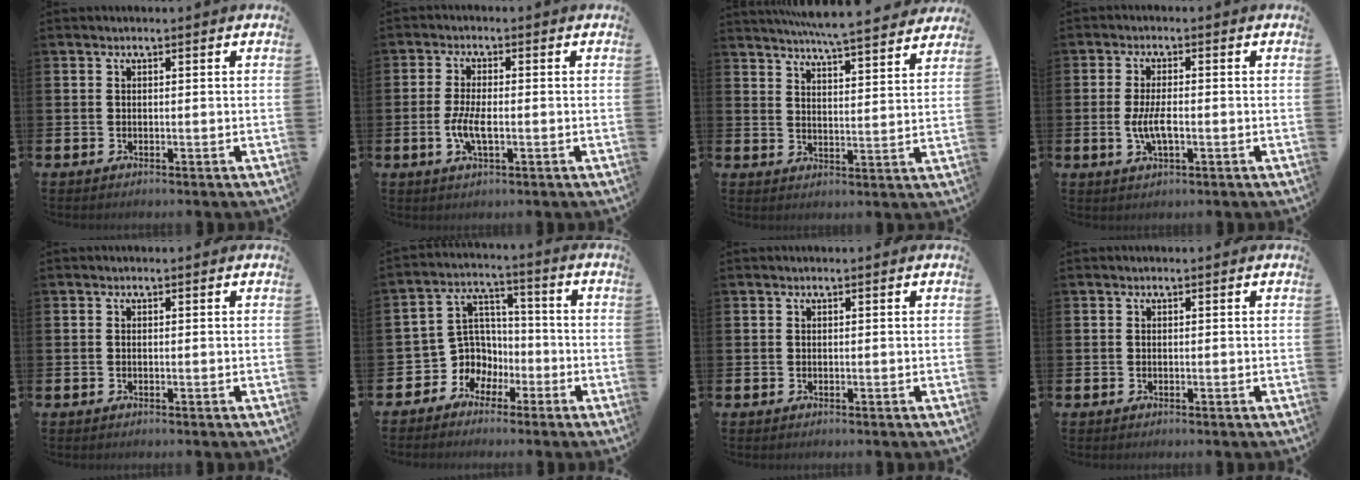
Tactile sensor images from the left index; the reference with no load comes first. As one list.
[{"total": 4.2, "force": [-0.8, 1.5, 3.8], "torque": [-0.072, 0.001, -0.015]}, {"total": 6.5, "force": [6.3, -0.1, 1.3], "torque": [-0.035, -0.044, 0.109]}, {"total": 4.2, "force": [-0.7, 1.6, 3.8], "torque": [-0.074, 0.001, -0.014]}, {"total": 0.0}, {"total": 6.0, "force": [-1.8, 5.7, 0.8], "torque": [-0.060, -0.015, -0.042]}, {"total": 0.0}, {"total": 0.0}]